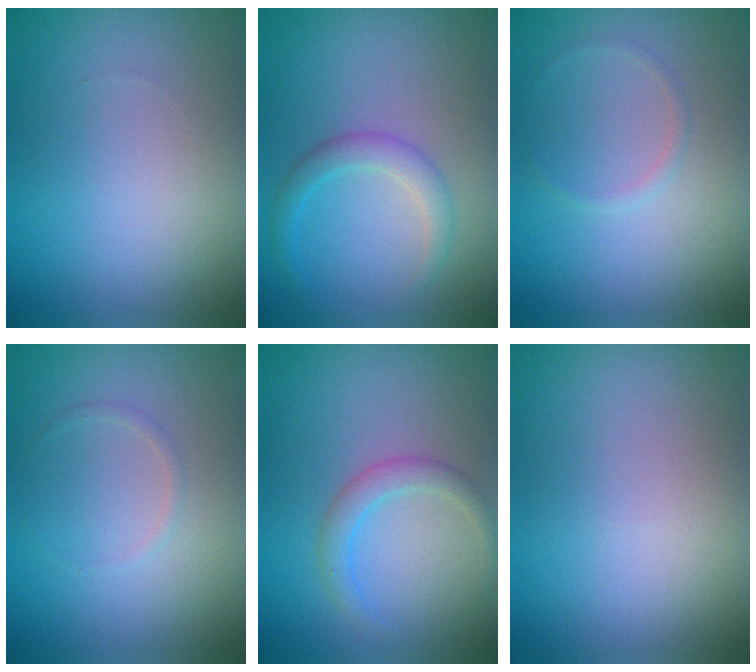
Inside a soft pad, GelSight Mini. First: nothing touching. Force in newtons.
{"total": 2.2, "press": 2.2, "slide": 0.0}
{"total": 0.7, "press": 0.7, "slide": 0.1}
{"total": 0.6, "press": 0.6, "slide": 0.0}
{"total": 2.1, "press": 2.1, "slide": 0.0}
{"total": 0.0}